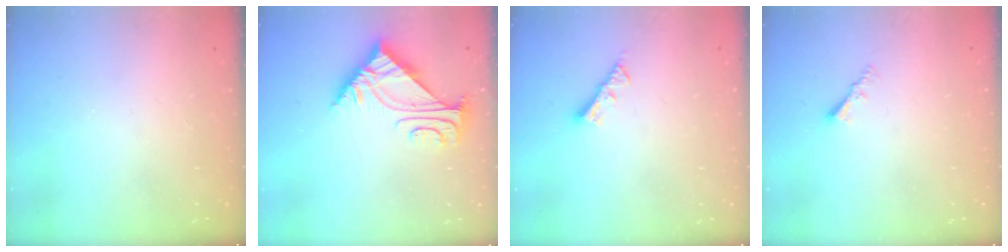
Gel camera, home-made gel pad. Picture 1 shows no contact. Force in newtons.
{"total": 5.2, "press": 5.2, "slide": 0.8}
{"total": 5.5, "press": 5.4, "slide": 0.4}
{"total": 2.0, "press": 2.0, "slide": 0.3}